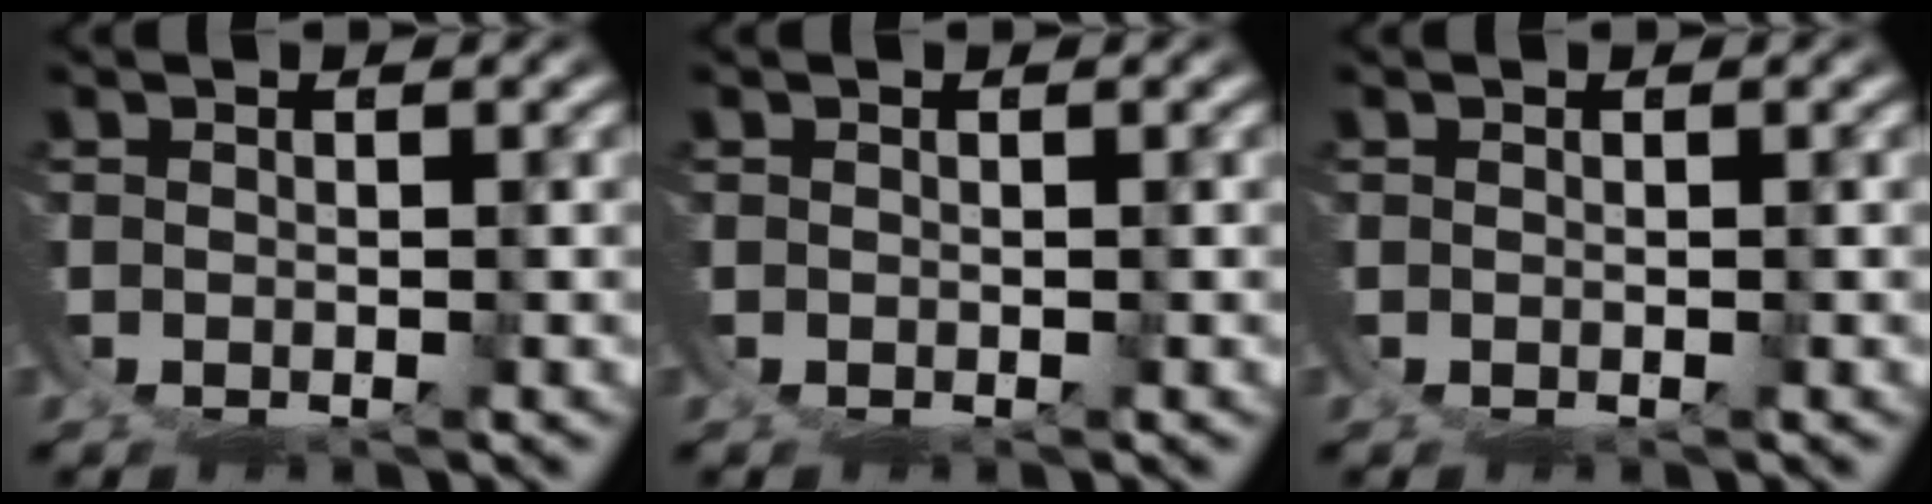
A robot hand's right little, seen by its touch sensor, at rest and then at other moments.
{"total": 0.0}
{"total": 0.0}